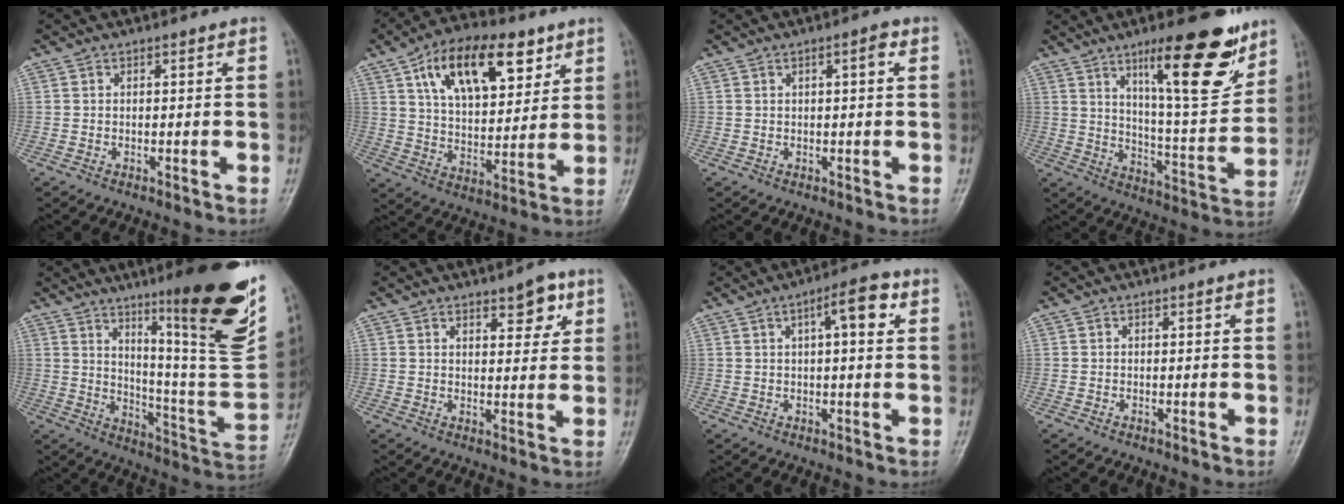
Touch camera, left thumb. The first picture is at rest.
{"total": 18.4, "force": [9.0, 9.3, 13.1], "torque": [-0.171, -0.026, 0.154]}
{"total": 2.1, "force": [0.7, 0.5, 2.0], "torque": [-0.032, 0.004, 0.010]}
{"total": 19.0, "force": [11.5, 4.7, 14.5], "torque": [-0.178, -0.069, 0.184]}
{"total": 25.1, "force": [14.0, 3.3, 20.6], "torque": [-0.259, -0.075, 0.220]}
{"total": 5.6, "force": [3.2, 2.4, 4.0], "torque": [-0.033, -0.017, 0.041]}
{"total": 6.8, "force": [2.4, 2.0, 6.0], "torque": [-0.083, 0.011, 0.031]}
{"total": 0.0}